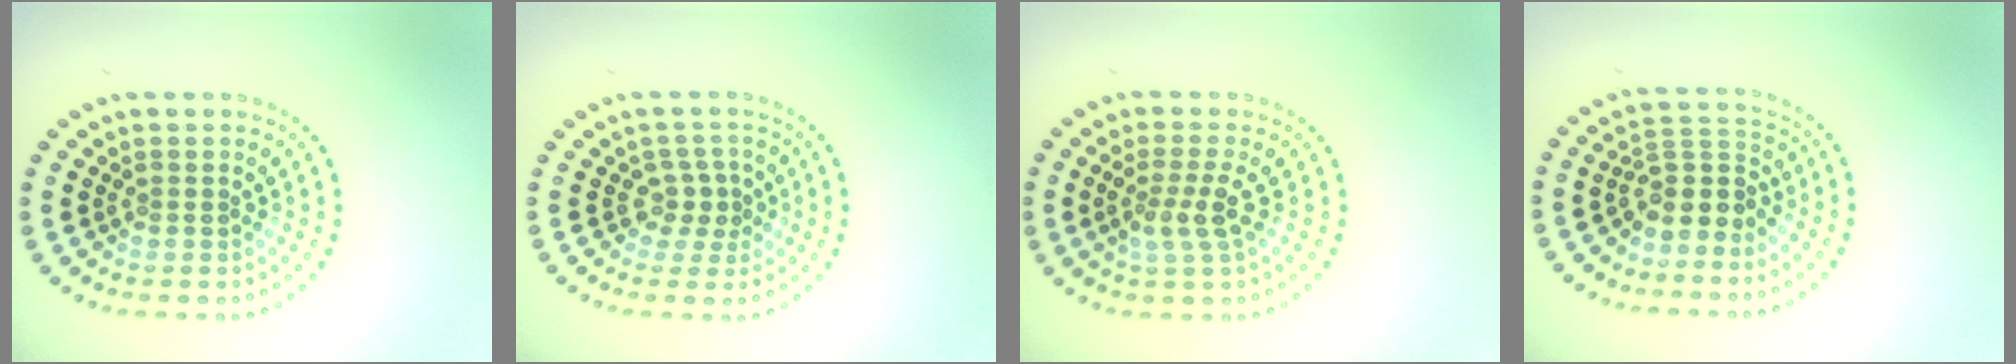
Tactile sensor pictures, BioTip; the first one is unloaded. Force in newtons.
{"total": 1.9, "press": 1.4, "slide": 1.2}
{"total": 2.5, "press": 2.0, "slide": 1.5}
{"total": 3.3, "press": 2.5, "slide": 2.1}